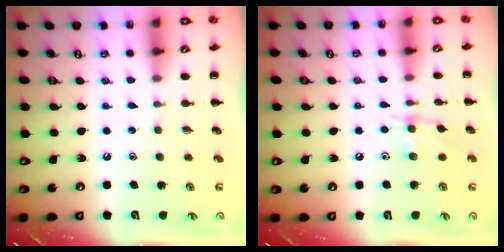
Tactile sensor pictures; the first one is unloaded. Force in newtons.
{"total": 7.6, "press": 7.6, "slide": 0.6}